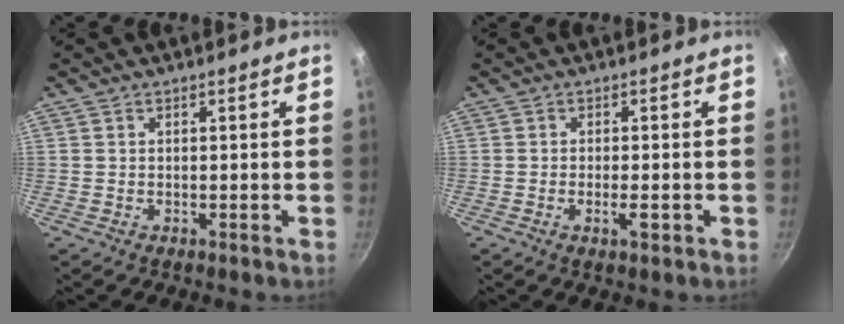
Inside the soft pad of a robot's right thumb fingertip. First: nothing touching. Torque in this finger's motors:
{"motor_torque": [-0.26, 0.28, -0.51, -0.01, -0.15]}